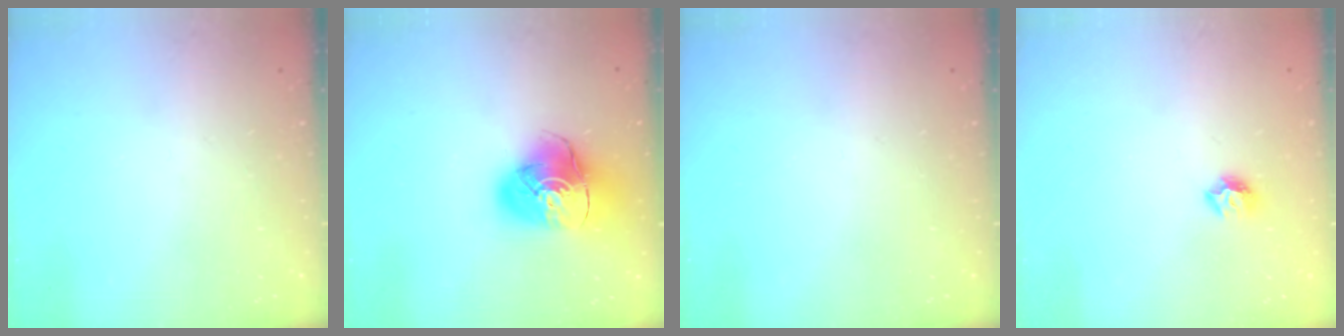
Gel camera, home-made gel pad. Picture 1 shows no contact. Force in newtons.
{"total": 16.1, "press": 16.0, "slide": 2.1}
{"total": 0.0}
{"total": 6.7, "press": 6.7, "slide": 0.8}